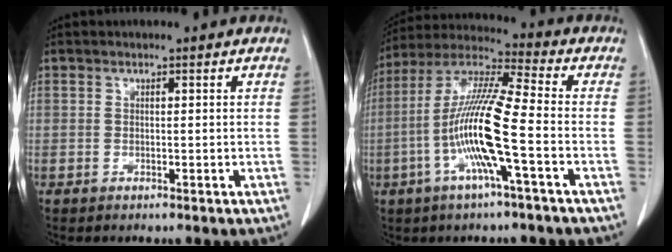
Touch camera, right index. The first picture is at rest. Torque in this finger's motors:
{"motor_torque": [2.02, -0.12, 0.49, 0.21]}